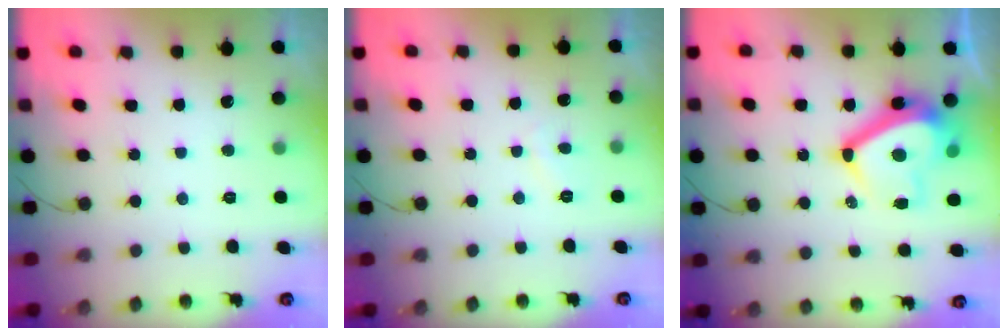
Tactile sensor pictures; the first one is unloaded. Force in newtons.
{"total": 1.2, "press": 1.1, "slide": 0.5}
{"total": 13.0, "press": 12.7, "slide": 2.8}